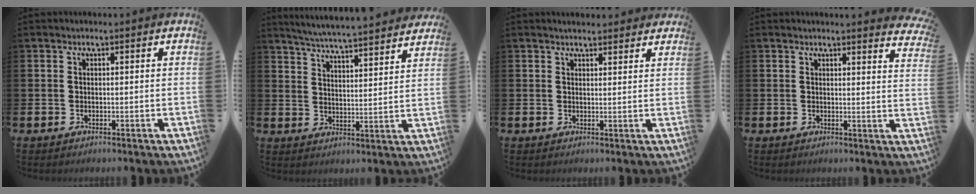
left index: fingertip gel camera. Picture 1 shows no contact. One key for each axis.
{"total": 5.9, "fx": 5.8, "fy": -0.3, "fz": 1.2, "tx": -0.049, "ty": -0.043, "tz": 0.101}
{"total": 2.3, "fx": 2.3, "fy": 0.5, "fz": 0.1, "tx": 0.003, "ty": -0.009, "tz": 0.040}
{"total": 2.5, "fx": 2.5, "fy": -0.1, "fz": 0.0, "tx": 0.005, "ty": -0.018, "tz": 0.043}